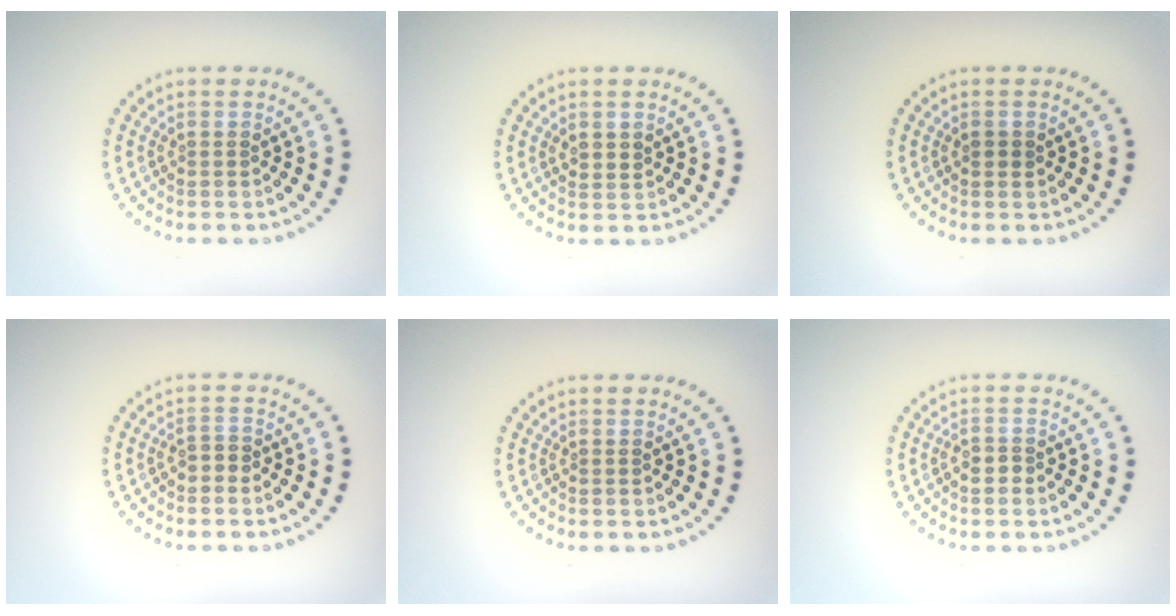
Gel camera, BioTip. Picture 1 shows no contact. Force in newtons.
{"total": 1.2, "press": 1.0, "slide": 0.6}
{"total": 0.8, "press": 0.8, "slide": 0.1}
{"total": 1.0, "press": 0.9, "slide": 0.5}
{"total": 0.0}
{"total": 1.4, "press": 1.2, "slide": 0.8}